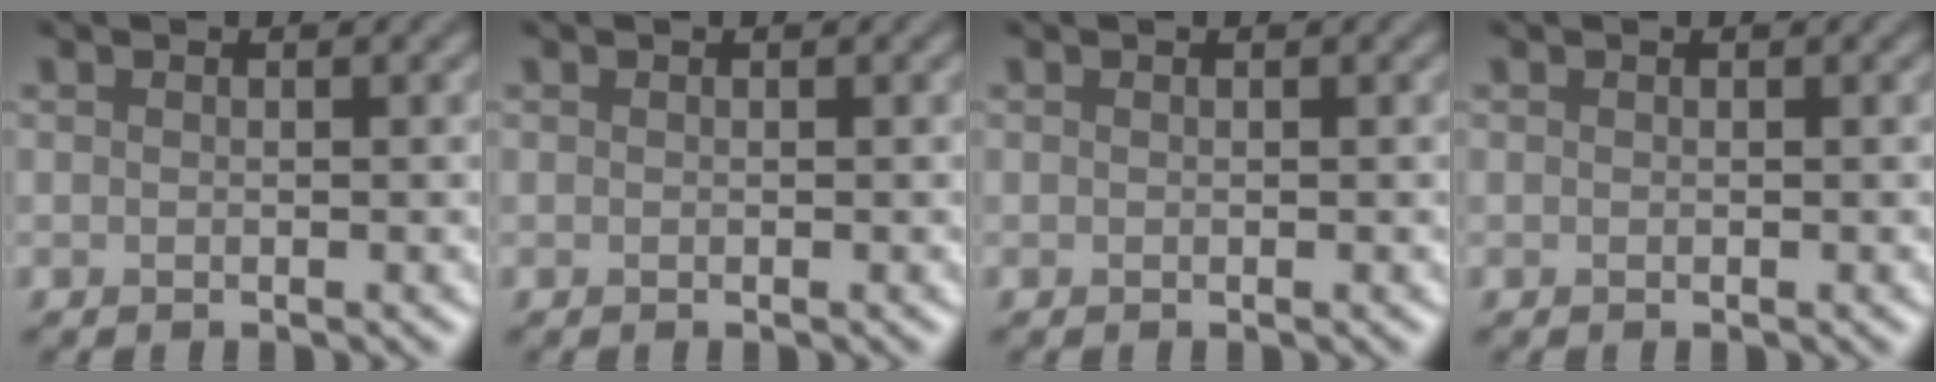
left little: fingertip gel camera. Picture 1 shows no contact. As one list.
[{"total": 0.0}, {"total": 0.0}, {"total": 0.0}]